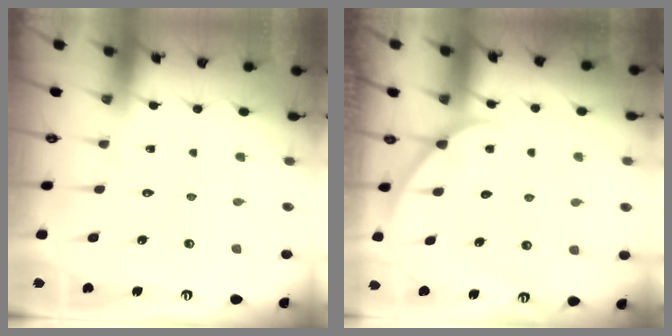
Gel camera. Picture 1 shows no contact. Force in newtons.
{"total": 3.2, "press": 3.2, "slide": 0.1}